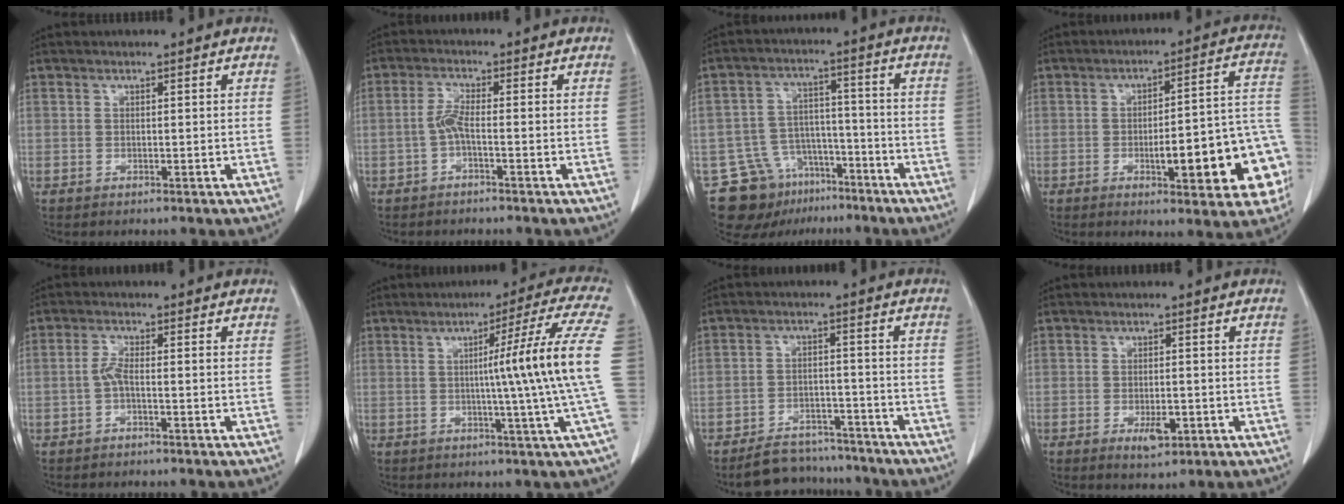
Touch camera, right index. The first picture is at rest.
{"total": 2.8, "force": [-1.1, 0.2, 2.6], "torque": [-0.056, 0.004, -0.024]}
{"total": 11.6, "force": [-7.9, 7.8, 3.3], "torque": [-0.058, 0.039, -0.120]}
{"total": 16.6, "force": [-4.9, 3.4, 15.5], "torque": [-0.139, 0.038, -0.051]}
{"total": 2.1, "force": [-0.7, 0.3, 2.0], "torque": [-0.039, 0.003, -0.017]}
{"total": 12.9, "force": [-0.2, -3.2, 12.4], "torque": [-0.166, -0.006, -0.003]}
{"total": 8.2, "force": [-7.6, 3.2, 0.6], "torque": [0.003, 0.016, -0.110]}
{"total": 3.5, "force": [-1.4, 1.4, 2.9], "torque": [-0.043, -0.001, -0.012]}